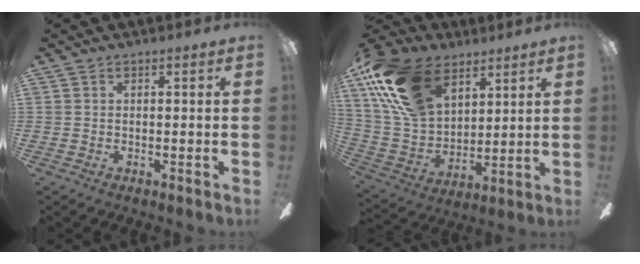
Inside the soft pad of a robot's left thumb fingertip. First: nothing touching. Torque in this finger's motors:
{"motor_torque": [2.00, 2.05, 1.46, -1.31, 0.19]}